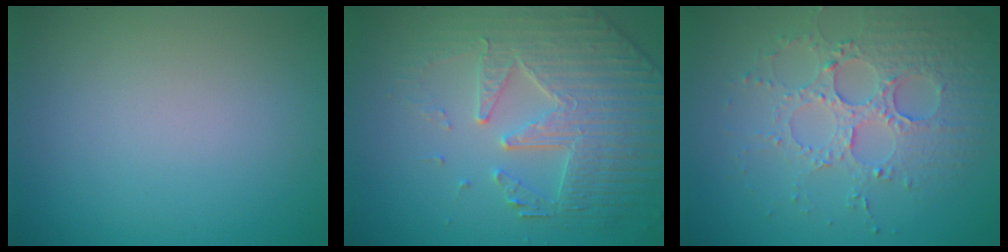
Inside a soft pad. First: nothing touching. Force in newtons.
{"total": 5.5, "press": 5.0, "slide": 2.4}
{"total": 4.1, "press": 3.9, "slide": 1.3}